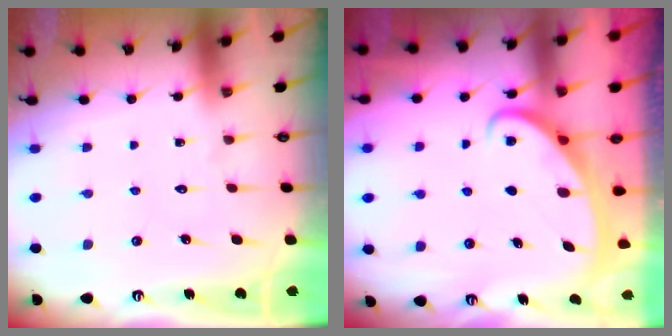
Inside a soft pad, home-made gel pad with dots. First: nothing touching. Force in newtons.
{"total": 2.5, "press": 2.5, "slide": 0.3}